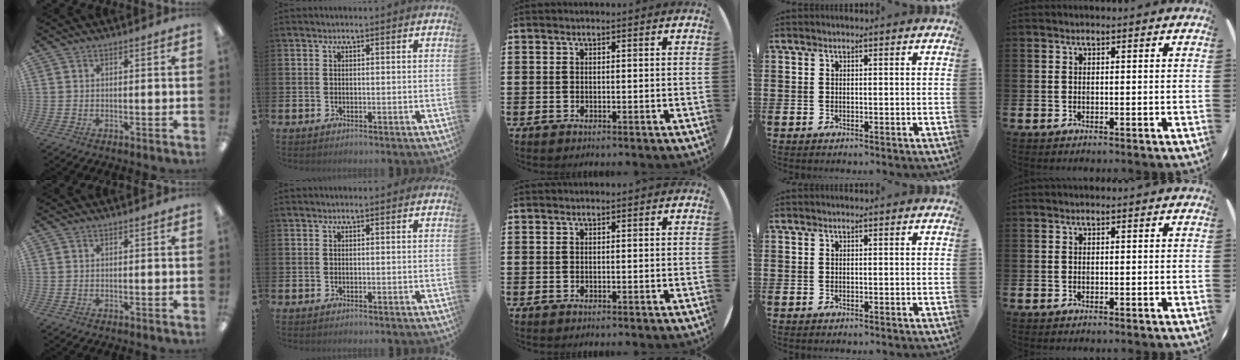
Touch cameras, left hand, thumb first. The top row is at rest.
{}